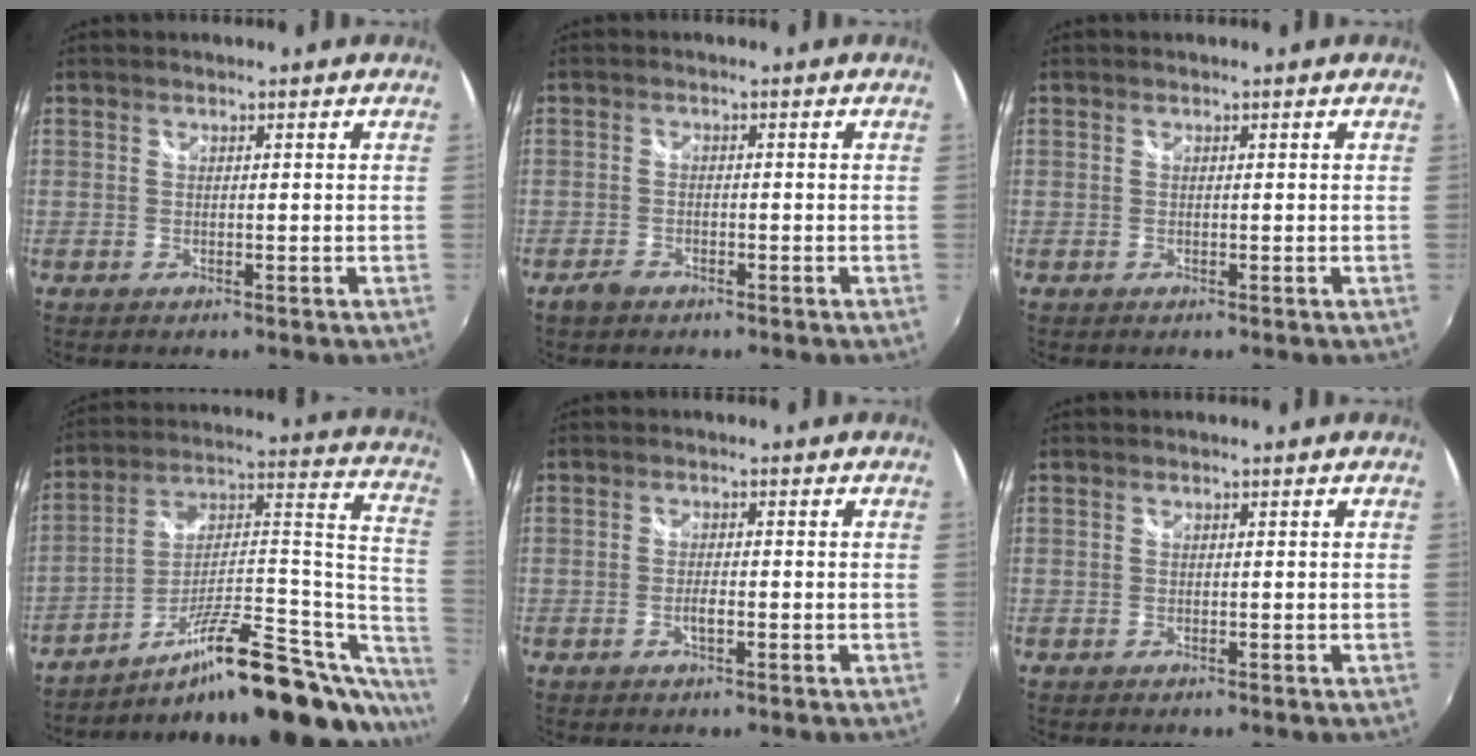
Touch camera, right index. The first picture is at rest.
{"total": 2.7, "force": [-2.0, 1.4, 1.1], "torque": [-0.030, -0.001, -0.039]}
{"total": 0.0}
{"total": 29.6, "force": [-19.2, 8.1, 21.1], "torque": [-0.252, 0.024, -0.283]}
{"total": 1.8, "force": [-0.8, 0.5, 1.6], "torque": [-0.034, 0.000, -0.014]}
{"total": 0.0}